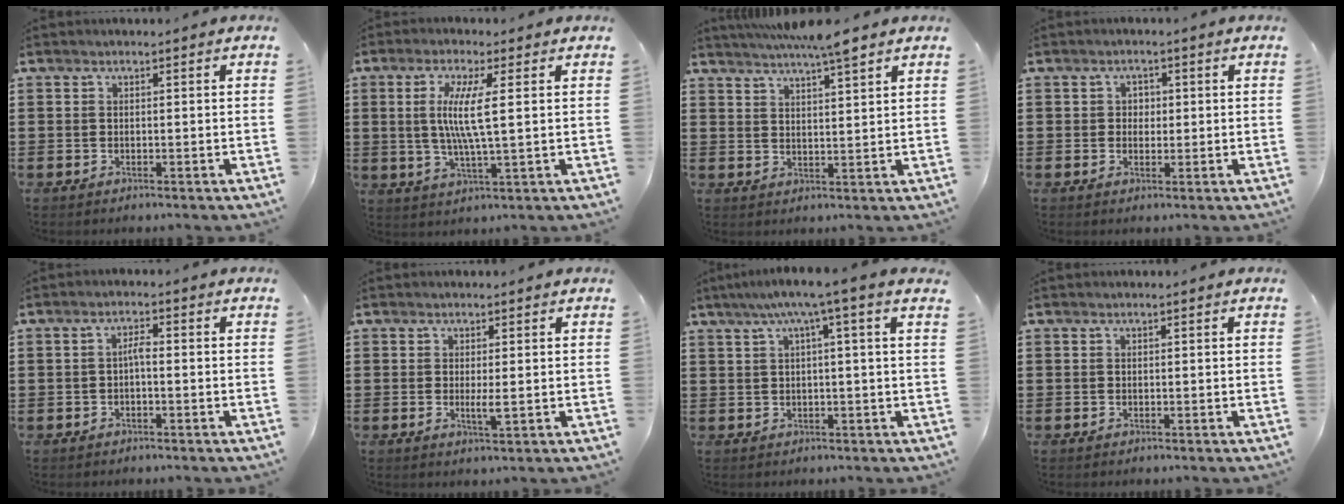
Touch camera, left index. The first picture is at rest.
{"total": 7.6, "force": [1.3, 0.7, 7.4], "torque": [-0.150, -0.007, 0.017]}
{"total": 5.4, "force": [4.7, 0.0, 2.6], "torque": [-0.063, -0.006, 0.083]}
{"total": 1.9, "force": [0.2, 1.7, 0.8], "torque": [-0.013, 0.006, -0.001]}
{"total": 1.9, "force": [-0.6, 0.7, 1.7], "torque": [-0.037, 0.006, -0.014]}
{"total": 2.3, "force": [0.0, 0.3, 2.3], "torque": [-0.042, -0.005, 0.002]}
{"total": 4.8, "force": [2.2, -0.8, 4.2], "torque": [-0.085, -0.002, 0.032]}
{"total": 0.0}